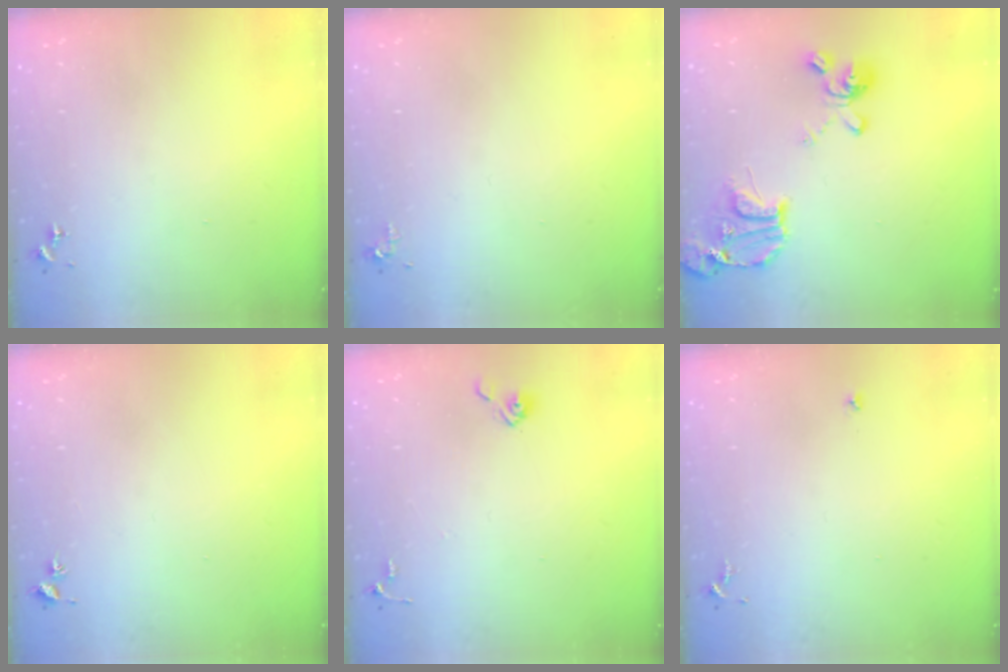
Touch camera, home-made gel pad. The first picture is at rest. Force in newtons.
{"total": 3.6, "press": 3.6, "slide": 0.5}
{"total": 17.4, "press": 17.3, "slide": 1.5}
{"total": 2.1, "press": 2.1, "slide": 0.2}
{"total": 5.3, "press": 5.3, "slide": 0.6}
{"total": 4.0, "press": 3.9, "slide": 0.4}